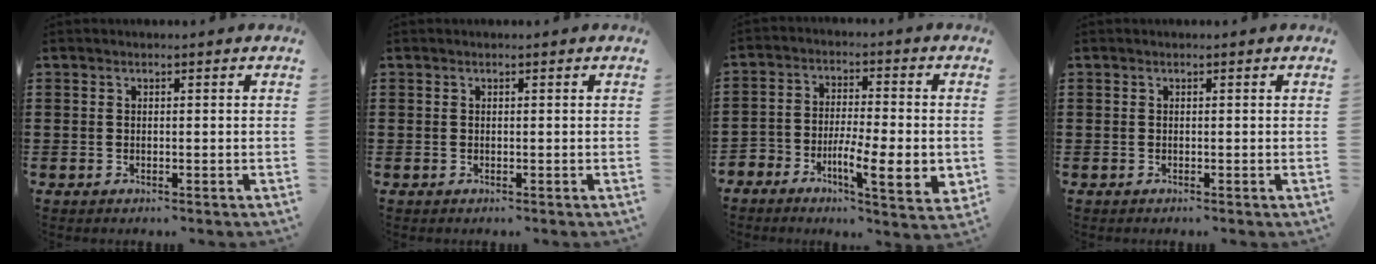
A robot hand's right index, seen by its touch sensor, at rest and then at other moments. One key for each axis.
{"total": 0.0}
{"total": 7.9, "fx": -3.3, "fy": 2.4, "fz": 6.8, "tx": -0.112, "ty": -0.004, "tz": -0.057}
{"total": 0.0}